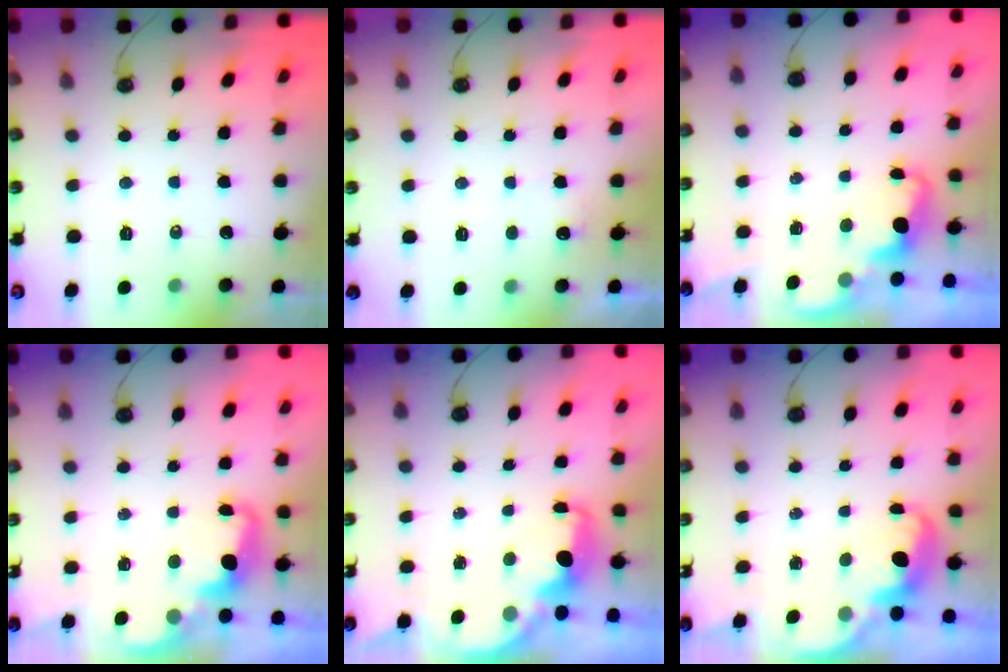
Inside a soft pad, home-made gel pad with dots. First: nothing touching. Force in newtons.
{"total": 4.4, "press": 4.3, "slide": 0.9}
{"total": 1.9, "press": 1.9, "slide": 0.6}
{"total": 2.7, "press": 2.6, "slide": 0.7}
{"total": 3.7, "press": 3.7, "slide": 0.6}
{"total": 2.7, "press": 2.6, "slide": 0.7}